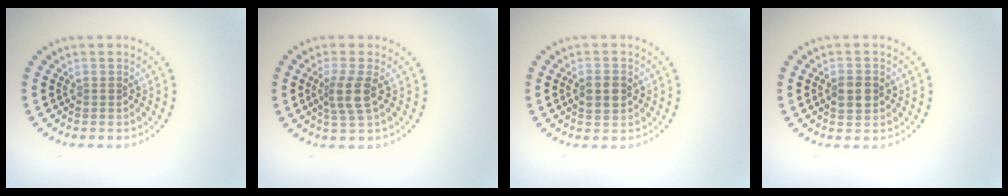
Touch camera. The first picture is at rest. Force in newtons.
{"total": 2.7, "press": 2.2, "slide": 1.5}
{"total": 2.6, "press": 2.6, "slide": 0.0}
{"total": 2.8, "press": 2.8, "slide": 0.1}